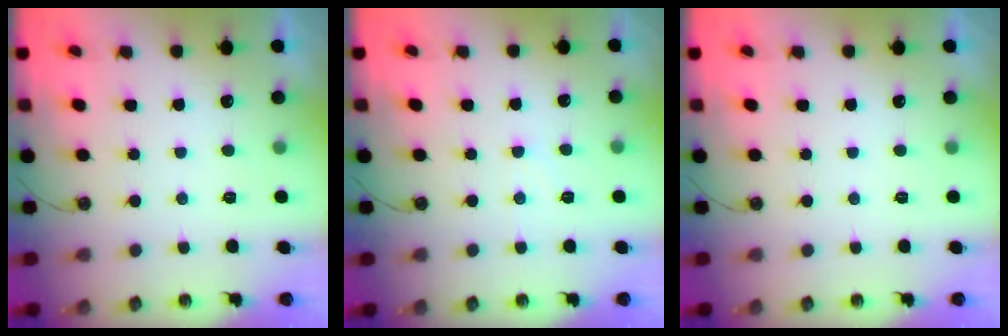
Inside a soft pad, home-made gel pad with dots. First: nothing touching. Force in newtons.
{"total": 3.9, "press": 3.8, "slide": 0.5}
{"total": 0.0}